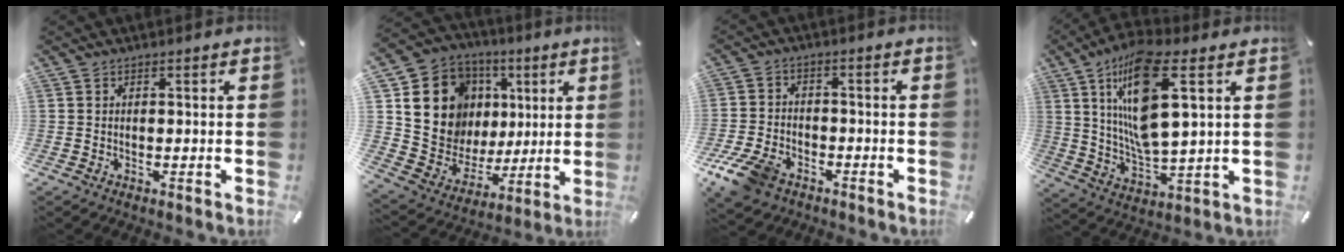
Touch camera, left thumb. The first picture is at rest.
{"total": 15.5, "force": [5.3, 13.8, 4.6], "torque": [-0.071, -0.037, 0.122]}
{"total": 8.9, "force": [-5.7, 5.4, 4.3], "torque": [-0.101, 0.022, -0.107]}
{"total": 17.2, "force": [6.9, 5.2, 14.8], "torque": [-0.306, -0.021, 0.110]}